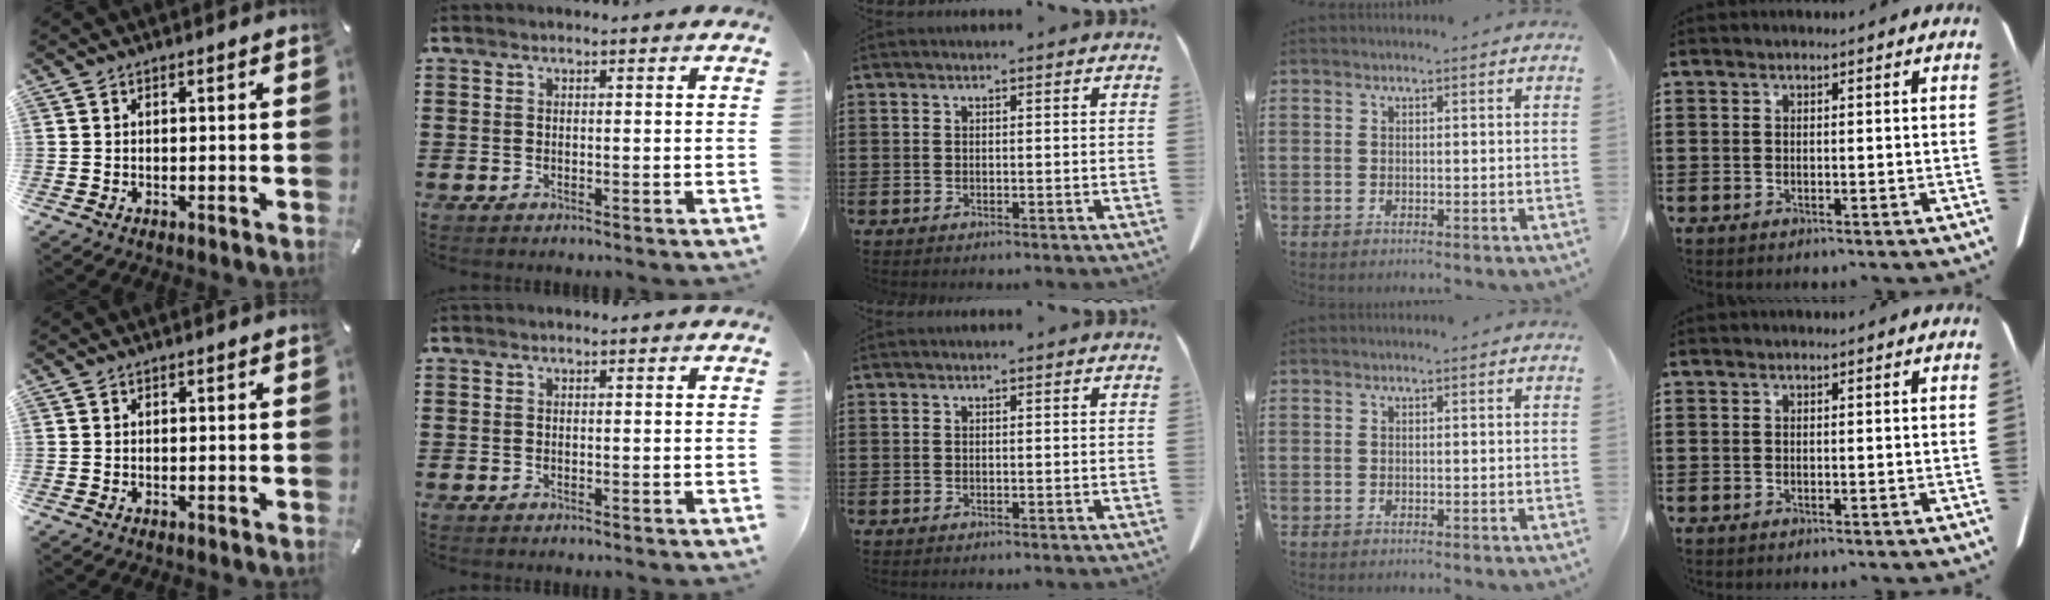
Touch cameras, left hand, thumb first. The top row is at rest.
{}